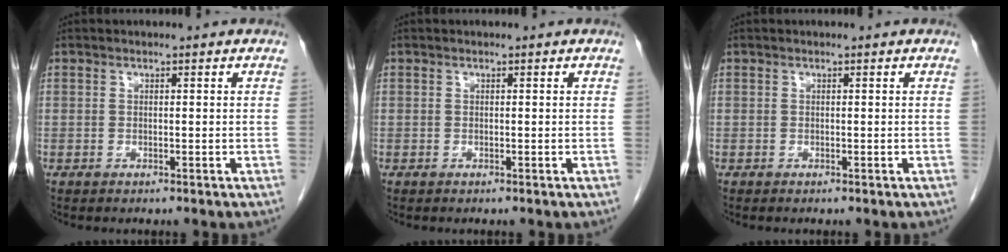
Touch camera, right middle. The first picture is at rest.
{"total": 0.0}
{"total": 0.0}